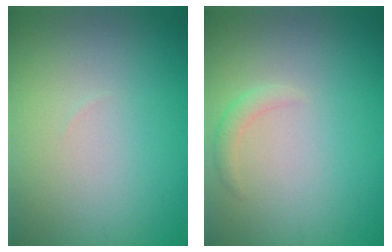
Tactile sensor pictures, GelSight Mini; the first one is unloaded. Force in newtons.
{"total": 1.2, "press": 1.2, "slide": 0.2}